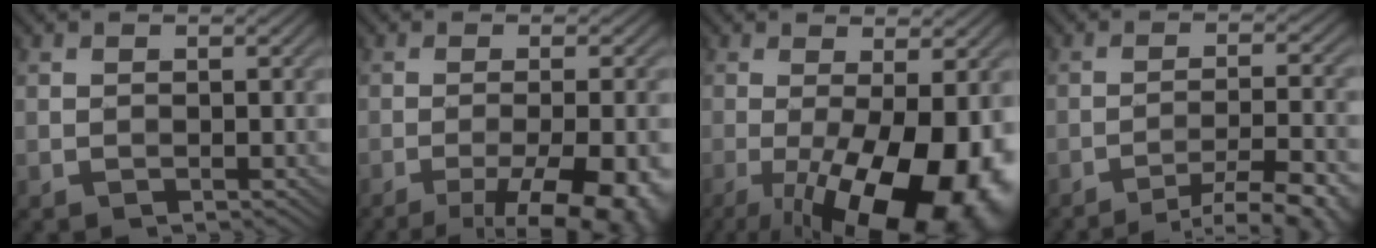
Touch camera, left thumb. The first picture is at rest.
{"total": 11.2, "force": [-5.7, 3.2, 9.1], "torque": [-0.130, -0.009, -0.068]}
{"total": 17.1, "force": [-6.1, 5.8, 14.9], "torque": [-0.214, -0.014, -0.076]}
{"total": 9.8, "force": [-7.3, 1.6, 6.3], "torque": [-0.096, 0.007, -0.099]}